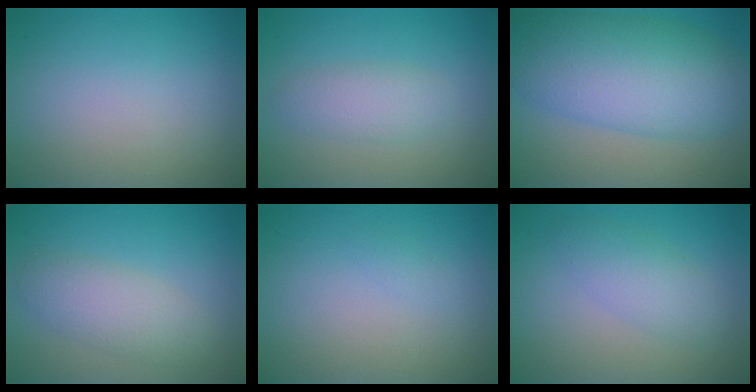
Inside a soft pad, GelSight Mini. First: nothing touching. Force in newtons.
{"total": 2.4, "press": 2.4, "slide": 0.0}
{"total": 10.0, "press": 10.0, "slide": 0.2}
{"total": 3.4, "press": 3.4, "slide": 0.1}
{"total": 0.5, "press": 0.5, "slide": 0.0}
{"total": 2.8, "press": 2.8, "slide": 0.1}